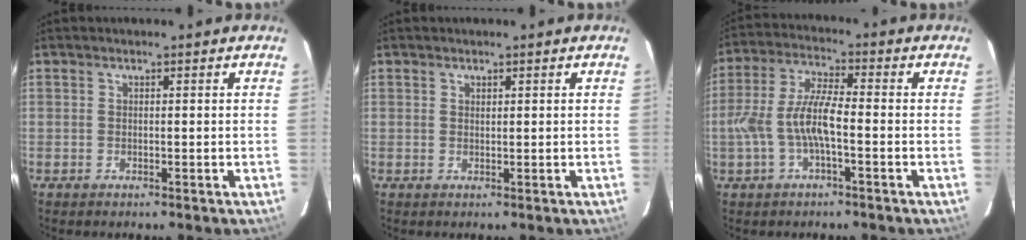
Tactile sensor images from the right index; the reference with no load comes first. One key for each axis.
{"total": 0.5, "fx": 0.4, "fy": 0.3, "fz": 0.2, "tx": -0.002, "ty": 0.001, "tz": 0.008}
{"total": 9.1, "fx": -2.4, "fy": 2.3, "fz": 8.5, "tx": -0.183, "ty": 0.007, "tz": -0.042}